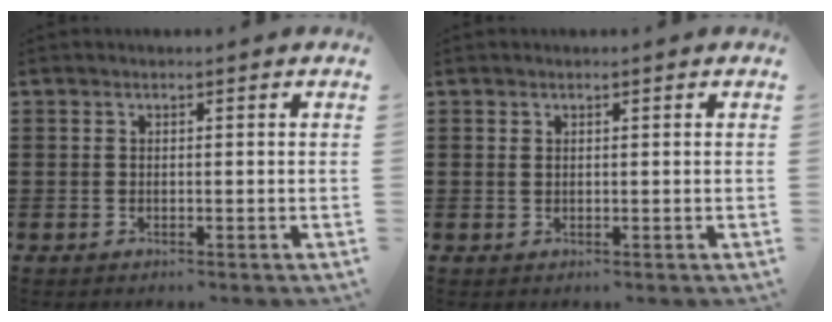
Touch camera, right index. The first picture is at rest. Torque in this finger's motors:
{"motor_torque": [-0.47, 0.17, 0.01, 0.01]}